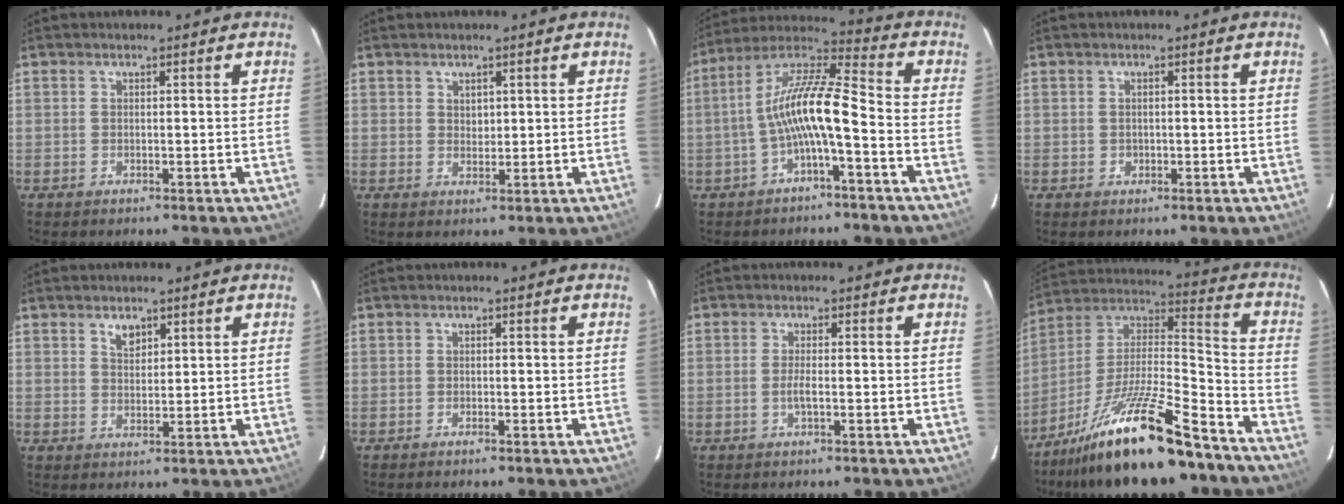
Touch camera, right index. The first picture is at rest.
{"total": 1.7, "force": [1.0, 1.2, 0.5], "torque": [-0.005, 0.003, 0.019]}
{"total": 11.1, "force": [-3.2, 1.8, 10.5], "torque": [-0.219, 0.019, -0.064]}
{"total": 1.2, "force": [-0.3, 1.2, 0.1], "torque": [0.003, 0.001, -0.001]}
{"total": 2.7, "force": [1.7, 1.6, 1.4], "torque": [-0.019, 0.004, 0.031]}
{"total": 0.6, "force": [-0.6, 0.0, 0.2], "torque": [-0.002, -0.001, -0.012]}
{"total": 1.7, "force": [-0.7, 0.1, 1.6], "torque": [-0.033, -0.003, -0.013]}
{"total": 22.5, "force": [-16.1, 4.8, 14.9], "torque": [-0.273, -0.008, -0.269]}